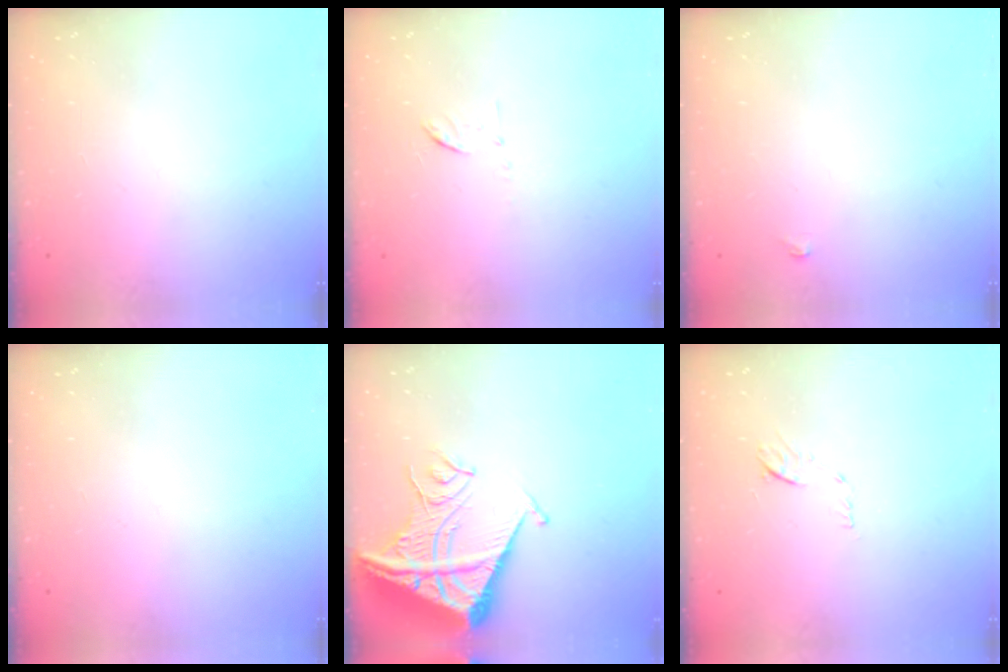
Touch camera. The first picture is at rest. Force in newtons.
{"total": 6.0, "press": 6.0, "slide": 0.4}
{"total": 3.0, "press": 3.0, "slide": 0.5}
{"total": 0.0}
{"total": 16.6, "press": 16.4, "slide": 2.0}
{"total": 6.2, "press": 6.1, "slide": 0.7}